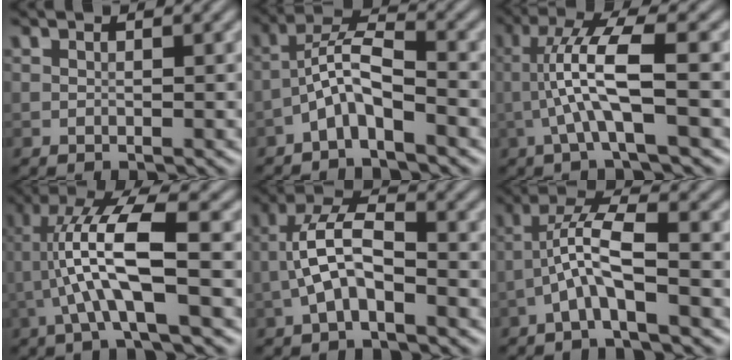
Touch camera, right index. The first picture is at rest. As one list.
[{"total": 4.2, "force": [-2.4, 1.0, 3.3], "torque": [-0.064, 0.018, -0.050]}, {"total": 6.1, "force": [-1.0, 0.9, 5.9], "torque": [-0.116, 0.019, -0.021]}, {"total": 7.8, "force": [-1.3, 1.7, 7.5], "torque": [-0.152, 0.020, -0.023]}, {"total": 5.0, "force": [-1.8, 2.0, 4.3], "torque": [-0.088, 0.016, -0.039]}, {"total": 4.8, "force": [-1.9, 0.9, 4.3], "torque": [-0.092, 0.018, -0.042]}]